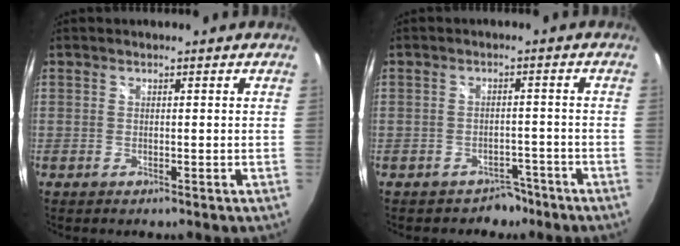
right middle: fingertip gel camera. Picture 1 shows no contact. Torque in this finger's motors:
{"motor_torque": [-0.53, -0.12, -0.07, -0.03]}